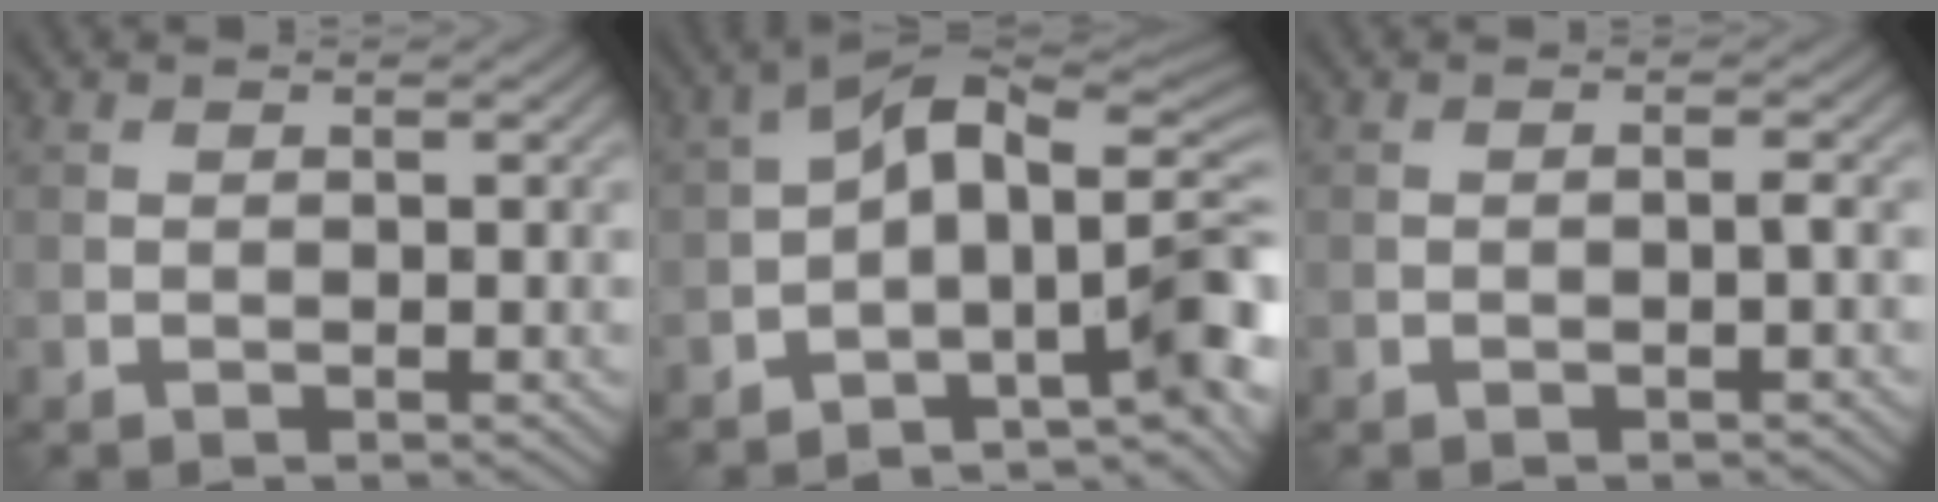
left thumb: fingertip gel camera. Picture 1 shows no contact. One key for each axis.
{"total": 12.7, "fx": -1.7, "fy": 6.6, "fz": 10.7, "tx": -0.145, "ty": 0.013, "tz": -0.038}
{"total": 0.9, "fx": -0.2, "fy": 0.0, "fz": 0.9, "tx": -0.015, "ty": 0.003, "tz": -0.005}